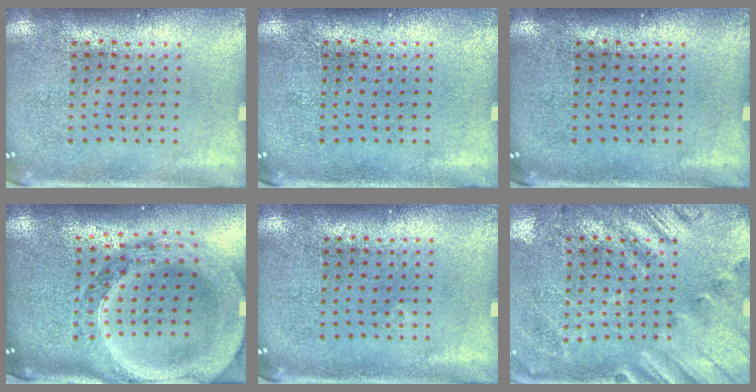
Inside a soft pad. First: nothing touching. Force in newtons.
{"total": 0.0}
{"total": 0.0}
{"total": 3.3, "press": 2.7, "slide": 1.9}
{"total": 0.0}
{"total": 2.6, "press": 2.0, "slide": 1.6}